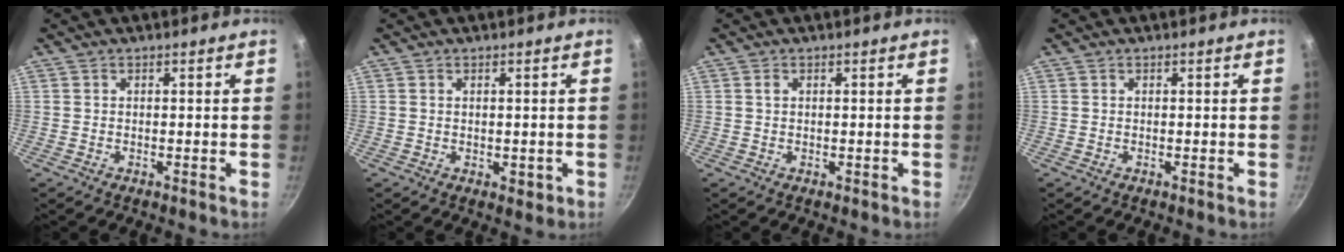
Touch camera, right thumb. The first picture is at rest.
{"total": 1.9, "force": [-0.3, 1.0, 1.5], "torque": [-0.019, -0.004, -0.003]}
{"total": 0.9, "force": [0.3, 0.6, 0.6], "torque": [-0.008, 0.002, 0.005]}
{"total": 0.0}